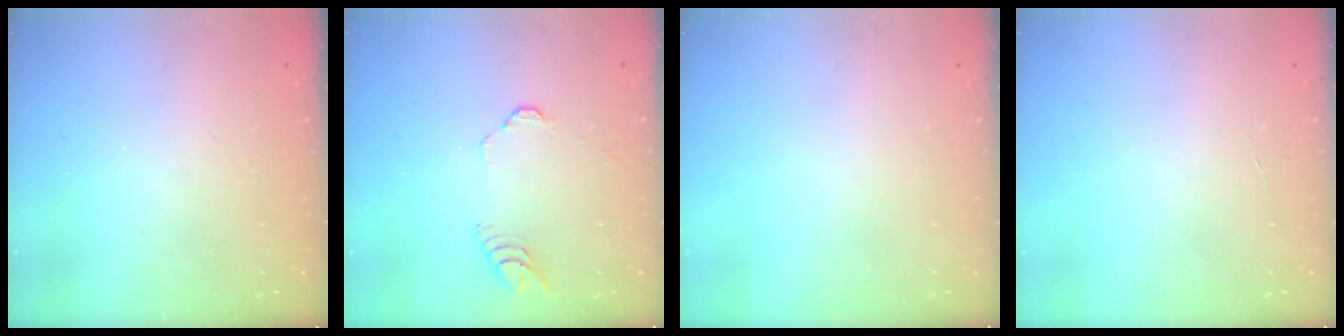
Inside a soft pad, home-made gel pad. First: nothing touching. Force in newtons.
{"total": 4.2, "press": 4.2, "slide": 0.3}
{"total": 0.0}
{"total": 2.1, "press": 2.1, "slide": 0.2}